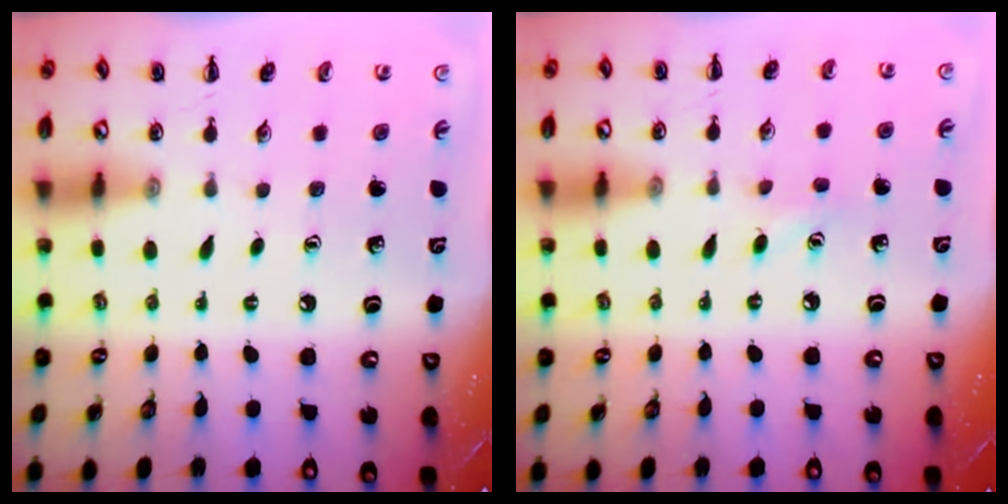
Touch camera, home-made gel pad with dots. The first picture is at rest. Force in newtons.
{"total": 2.0, "press": 1.9, "slide": 0.6}